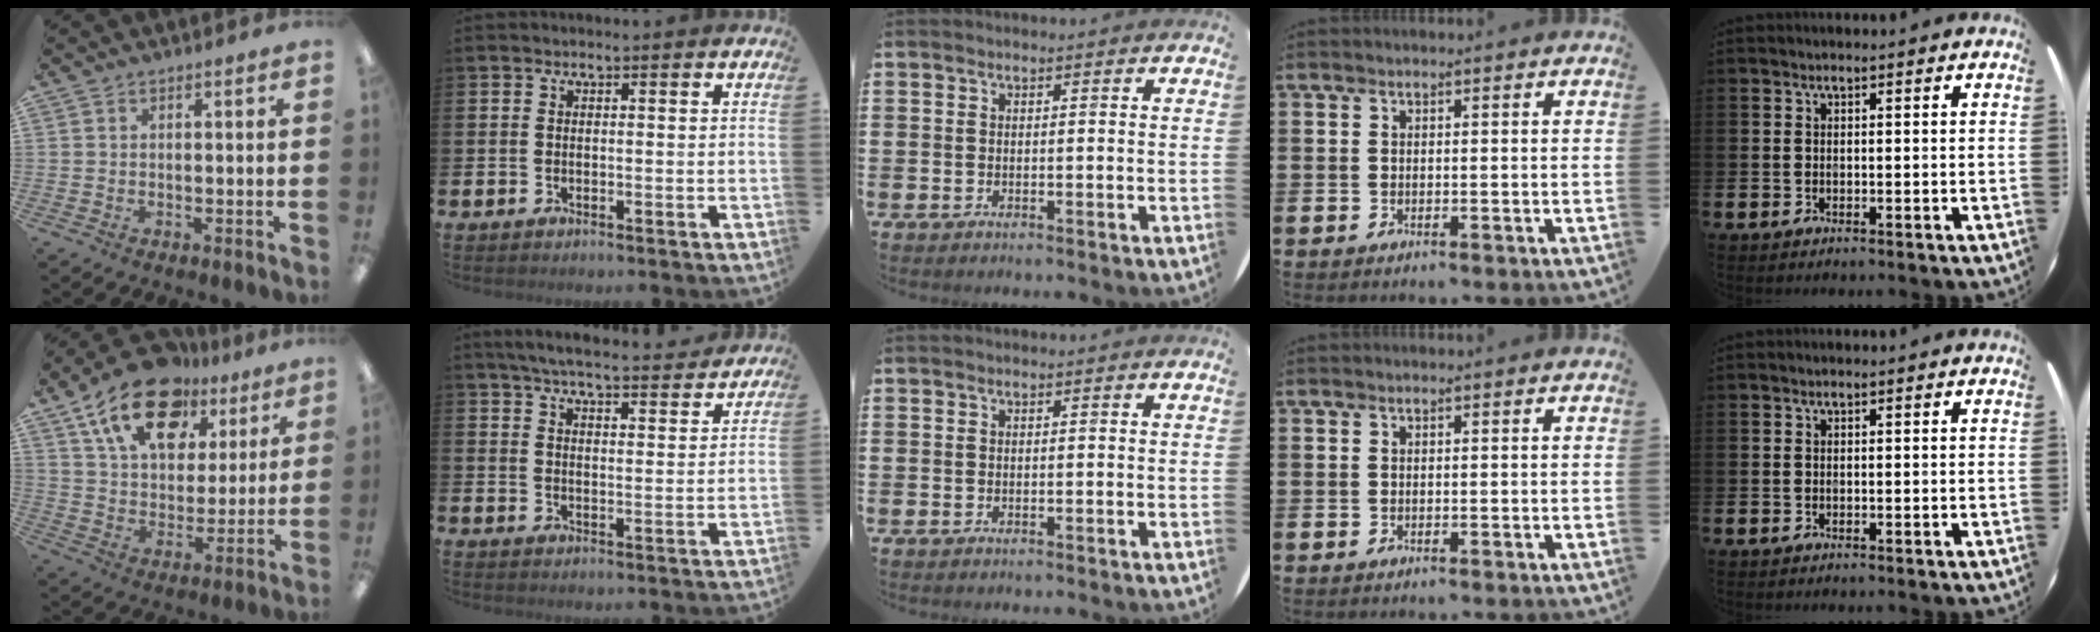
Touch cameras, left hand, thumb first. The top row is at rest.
{"thumb": {"total": 18.8, "force": [11.3, 10.9, 10.3], "torque": [-0.176, -0.050, 0.202]}, "index": {"total": 6.1, "force": [5.9, 0.4, 1.5], "torque": [-0.034, -0.041, 0.101]}}